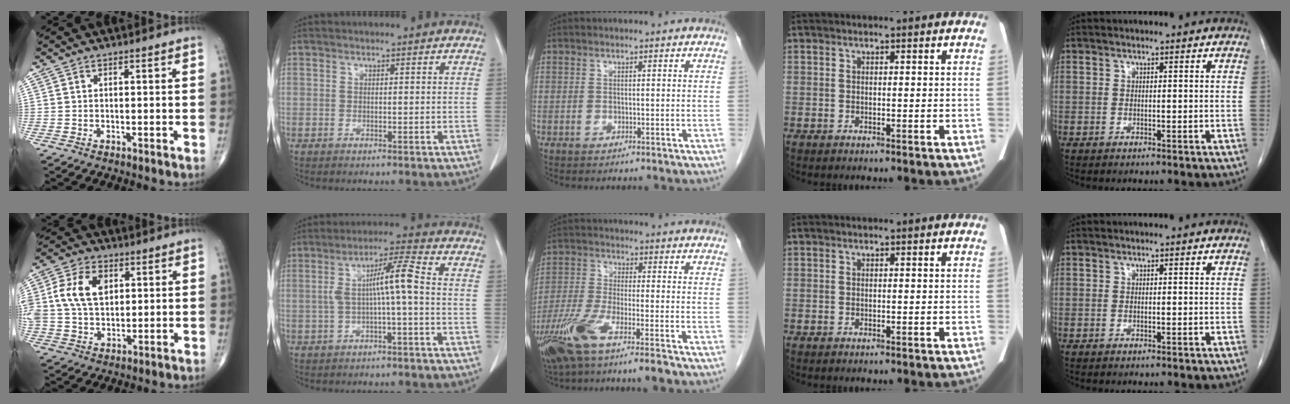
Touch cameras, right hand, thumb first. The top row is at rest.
{"thumb": {"total": 12.1, "force": [2.8, 8.2, 8.4], "torque": [-0.161, 0.004, 0.053]}, "index": {"total": 6.8, "force": [-0.5, 0.0, 6.8], "torque": [-0.124, 0.025, -0.006]}, "middle": {"total": 9.7, "force": [-6.3, 0.6, 7.4], "torque": [-0.155, -0.023, -0.122]}}